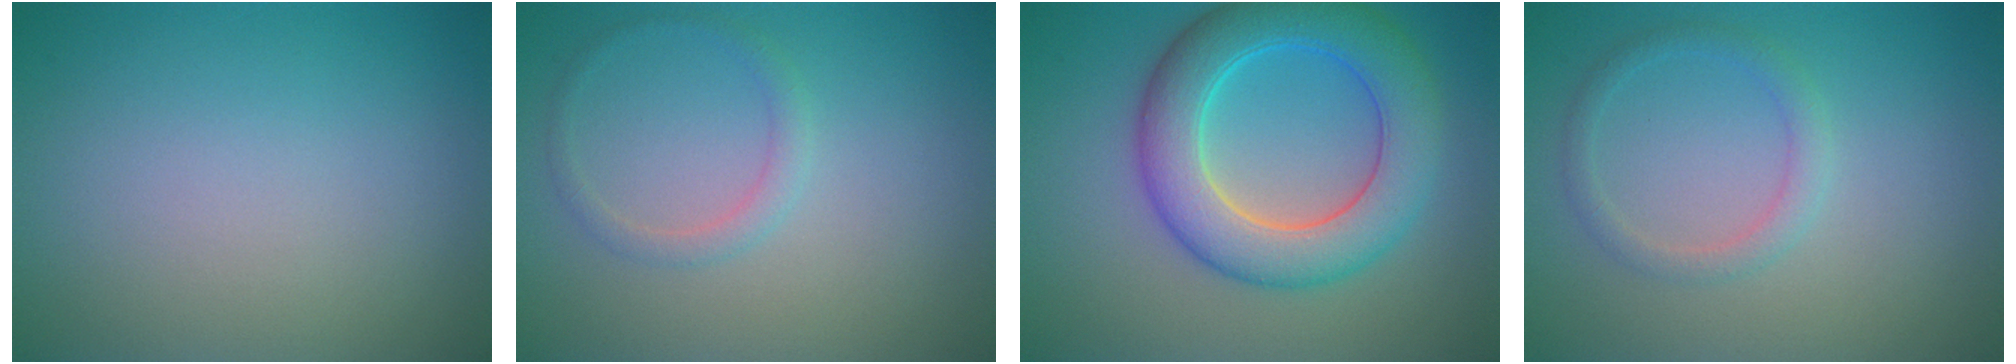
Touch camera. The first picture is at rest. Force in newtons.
{"total": 1.3, "press": 1.3, "slide": 0.1}
{"total": 7.8, "press": 7.8, "slide": 0.1}
{"total": 1.7, "press": 1.7, "slide": 0.1}